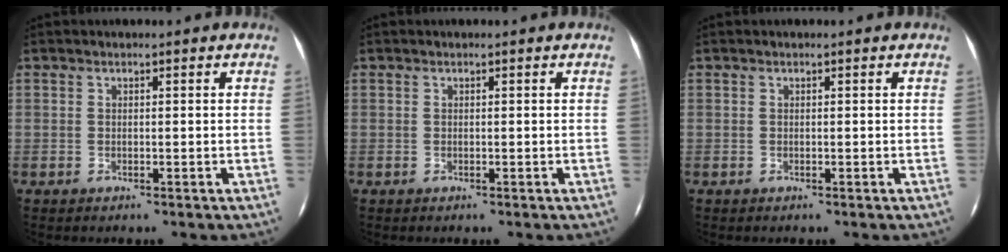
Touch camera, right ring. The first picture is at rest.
{"total": 0.0}
{"total": 0.0}